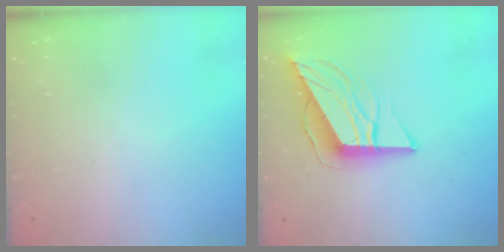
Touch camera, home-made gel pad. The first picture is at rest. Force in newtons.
{"total": 12.4, "press": 12.3, "slide": 1.5}